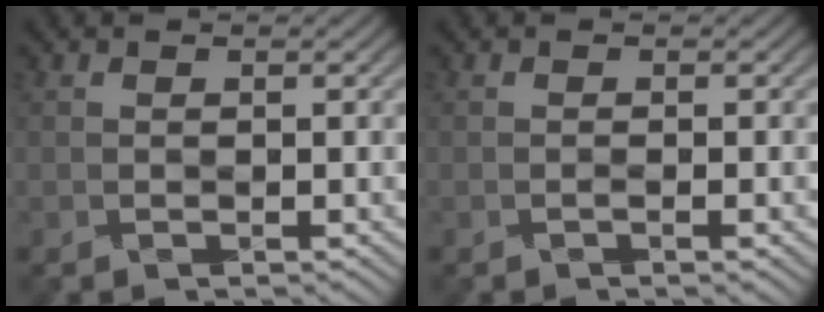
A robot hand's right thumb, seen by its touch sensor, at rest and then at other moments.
{"total": 0.7, "force": [-0.6, -0.2, 0.4], "torque": [-0.007, 0.002, -0.013]}